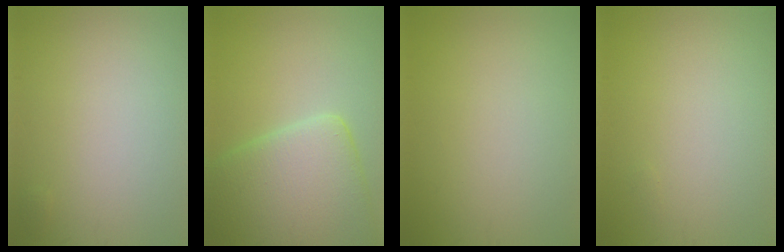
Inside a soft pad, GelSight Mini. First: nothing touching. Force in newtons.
{"total": 9.5, "press": 9.4, "slide": 0.5}
{"total": 0.0}
{"total": 0.0}